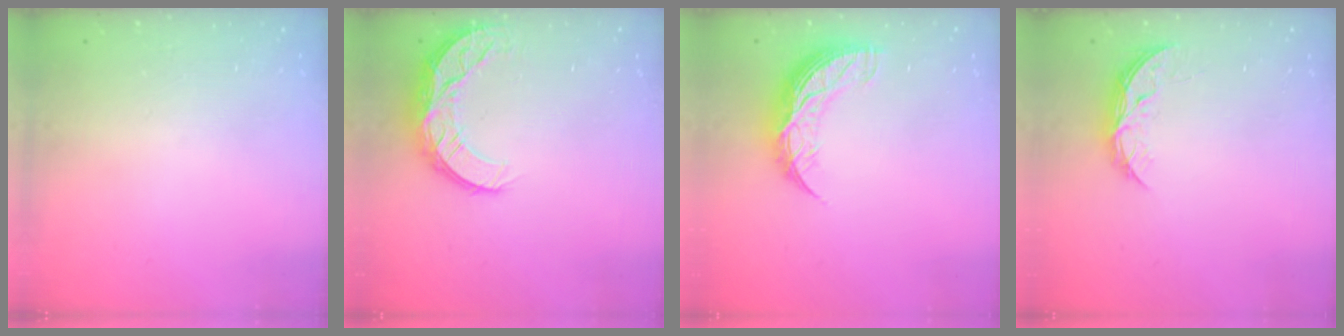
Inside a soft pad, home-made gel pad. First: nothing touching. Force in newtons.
{"total": 10.1, "press": 10.1, "slide": 0.7}
{"total": 11.5, "press": 11.5, "slide": 0.9}
{"total": 5.4, "press": 5.4, "slide": 0.5}